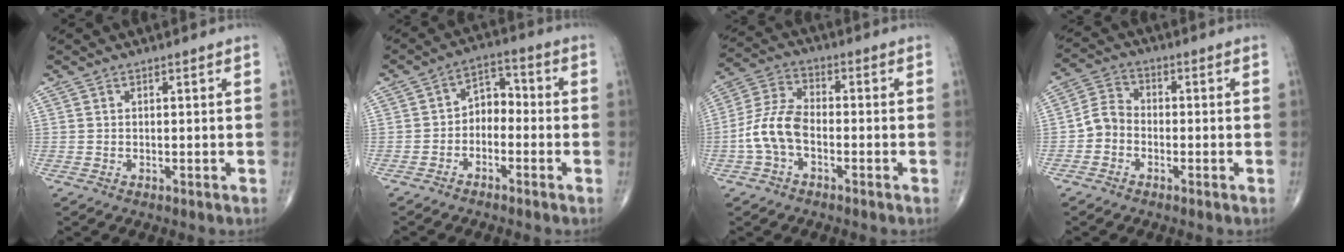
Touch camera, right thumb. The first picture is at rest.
{"total": 5.4, "force": [-1.9, 3.9, 3.3], "torque": [-0.031, 0.037, -0.048]}
{"total": 8.8, "force": [-2.5, 5.0, 6.8], "torque": [-0.143, 0.029, -0.058]}
{"total": 4.8, "force": [-1.7, 4.0, 2.2], "torque": [-0.028, 0.021, -0.045]}